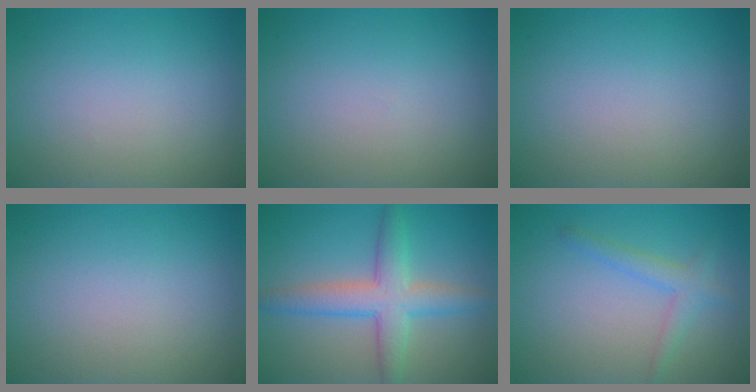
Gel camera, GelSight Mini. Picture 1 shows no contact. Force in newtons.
{"total": 0.0}
{"total": 0.0}
{"total": 0.0}
{"total": 5.1, "press": 5.1, "slide": 0.2}
{"total": 2.2, "press": 2.2, "slide": 0.1}